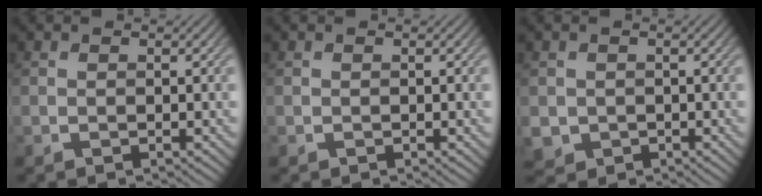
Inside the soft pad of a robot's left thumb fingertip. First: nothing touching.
{"total": 0.0}
{"total": 2.4, "force": [-0.4, 2.3, 0.5], "torque": [-0.021, -0.017, -0.007]}